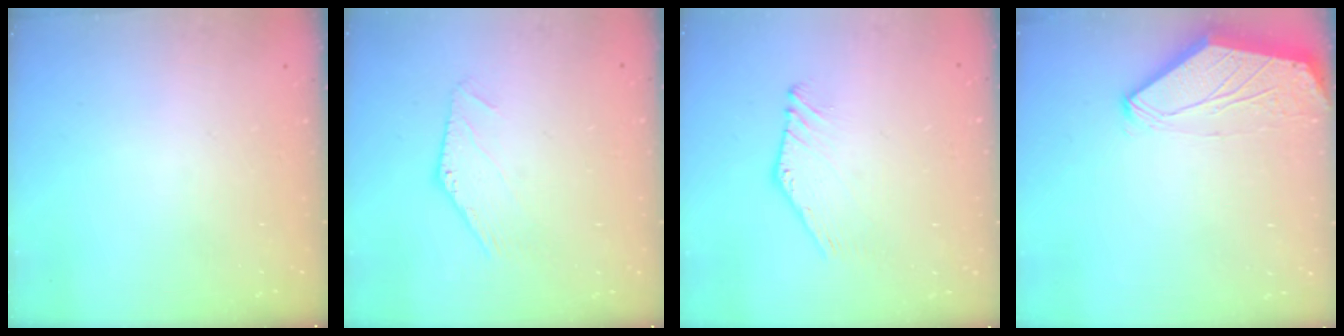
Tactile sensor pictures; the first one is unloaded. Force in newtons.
{"total": 0.0}
{"total": 2.2, "press": 2.2, "slide": 0.1}
{"total": 0.0}